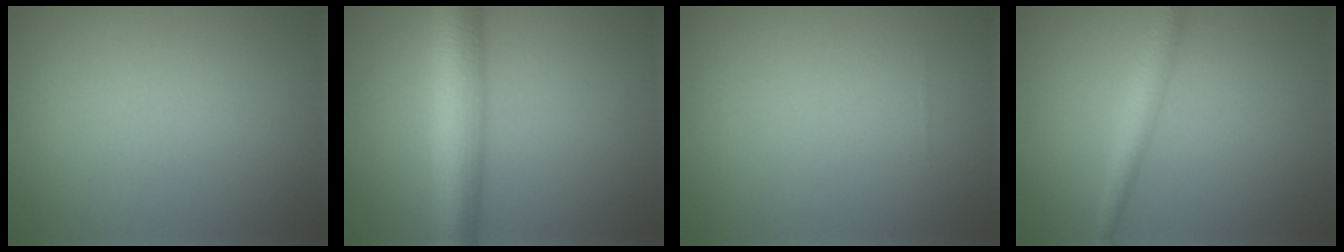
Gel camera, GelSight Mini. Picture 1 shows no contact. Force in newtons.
{"total": 6.6, "press": 6.6, "slide": 0.1}
{"total": 0.0}
{"total": 2.6, "press": 2.6, "slide": 0.1}